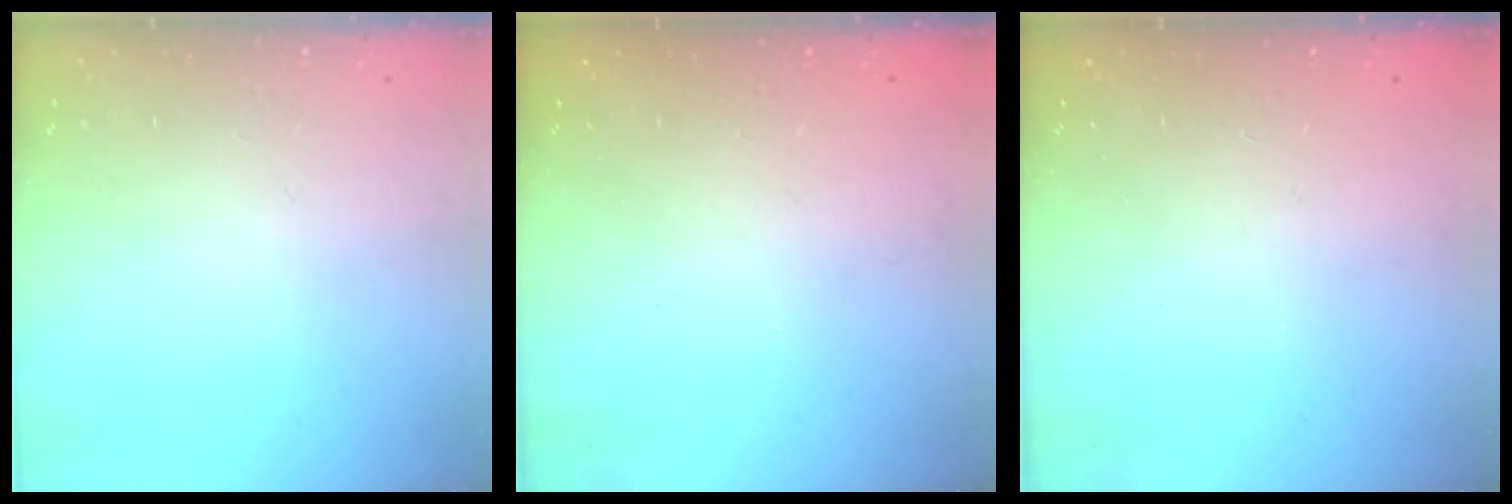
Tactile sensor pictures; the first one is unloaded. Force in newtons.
{"total": 2.5, "press": 2.4, "slide": 0.8}
{"total": 2.3, "press": 2.2, "slide": 0.8}